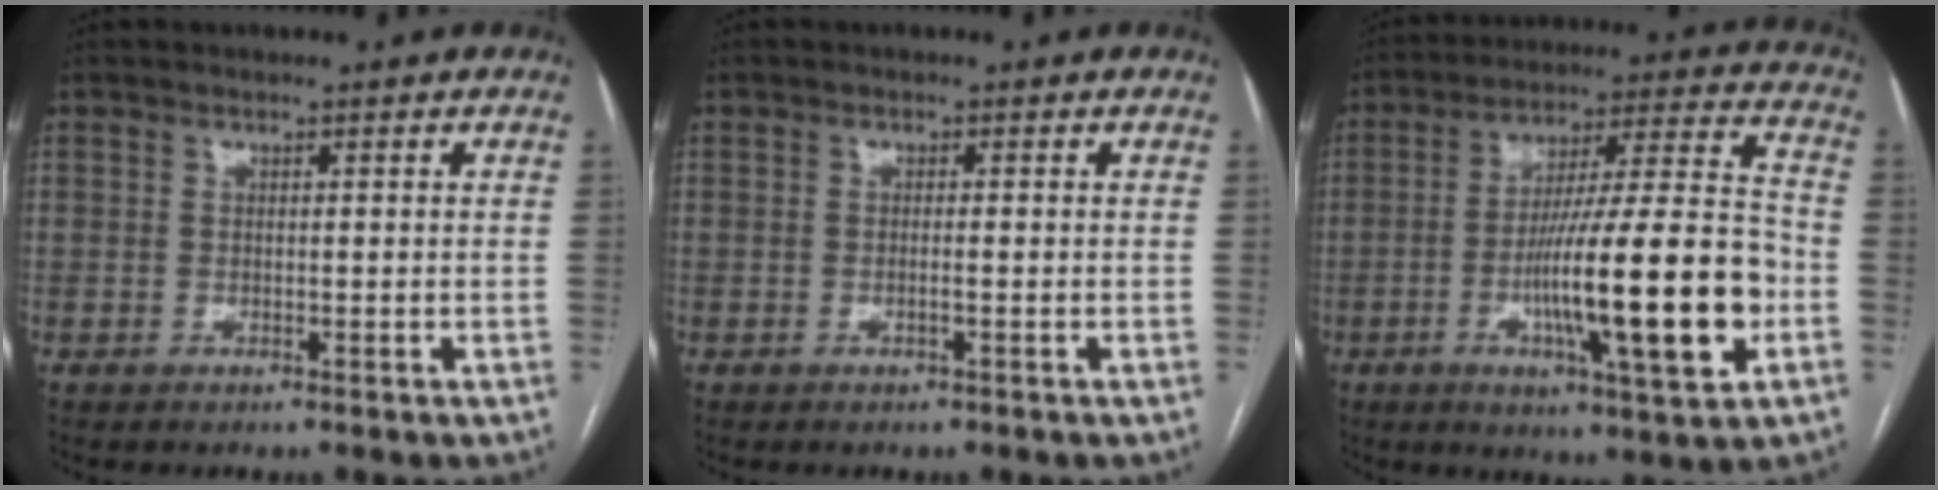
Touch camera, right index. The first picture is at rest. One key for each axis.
{"total": 0.6, "fx": -0.2, "fy": -0.1, "fz": 0.5, "tx": -0.012, "ty": 0.001, "tz": -0.002}
{"total": 20.5, "fx": -5.5, "fy": 1.3, "fz": 19.7, "tx": -0.318, "ty": -0.003, "tz": -0.081}